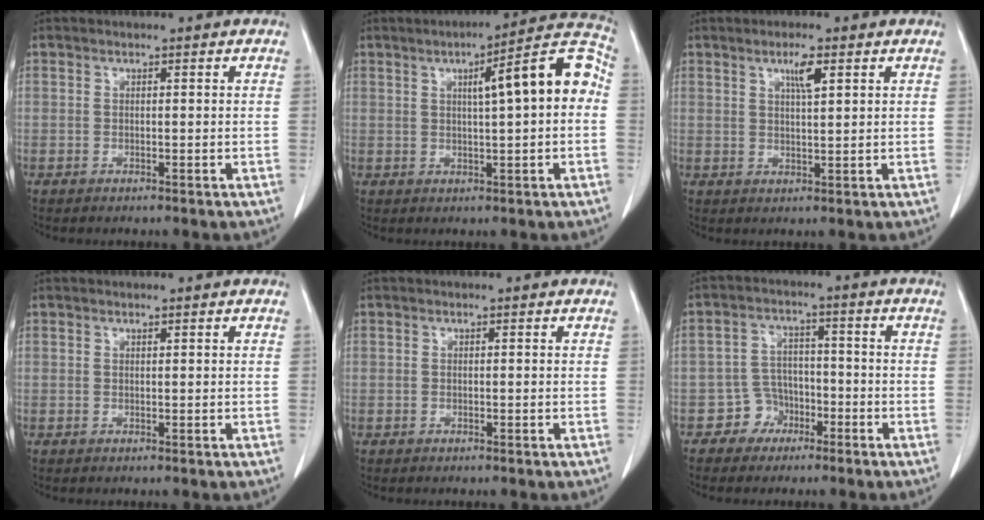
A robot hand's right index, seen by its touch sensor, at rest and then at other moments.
{"total": 10.9, "force": [1.5, 1.3, 10.7], "torque": [-0.143, 0.032, 0.014]}
{"total": 3.3, "force": [1.7, 0.3, 2.8], "torque": [-0.051, -0.002, 0.028]}
{"total": 0.0}
{"total": 0.0}
{"total": 4.7, "force": [-2.7, 3.8, 0.3], "torque": [0.000, 0.016, -0.045]}